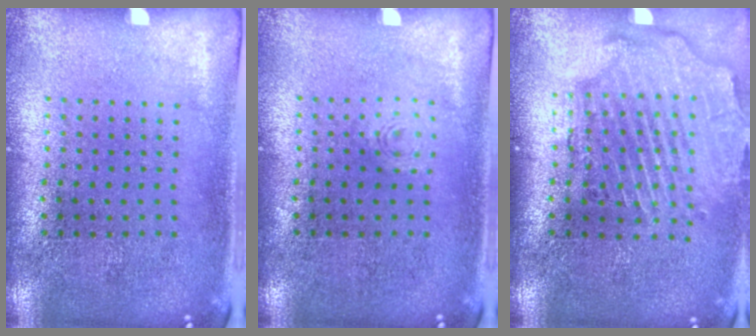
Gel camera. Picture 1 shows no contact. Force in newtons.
{"total": 0.8, "press": 0.8, "slide": 0.2}
{"total": 2.6, "press": 2.2, "slide": 1.4}